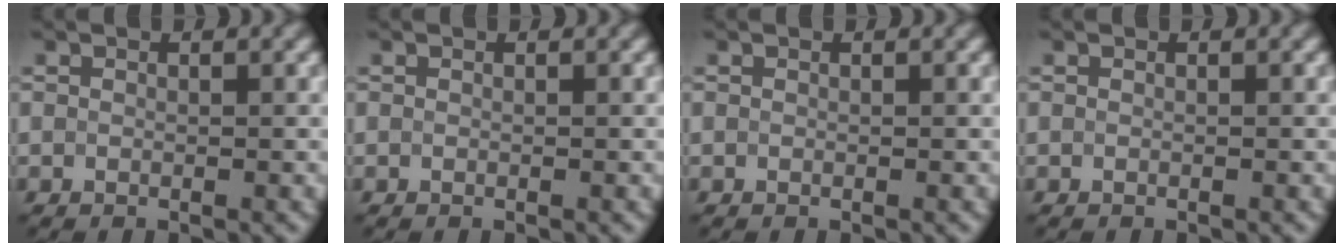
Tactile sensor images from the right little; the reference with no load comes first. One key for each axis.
{"total": 0.0}
{"total": 0.0}
{"total": 0.0}